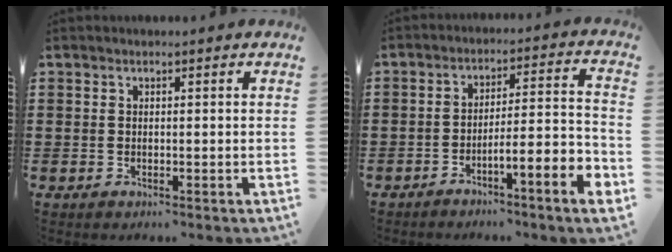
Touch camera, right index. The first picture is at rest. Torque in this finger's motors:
{"motor_torque": [0.40, -0.37, 0.39, 0.11]}